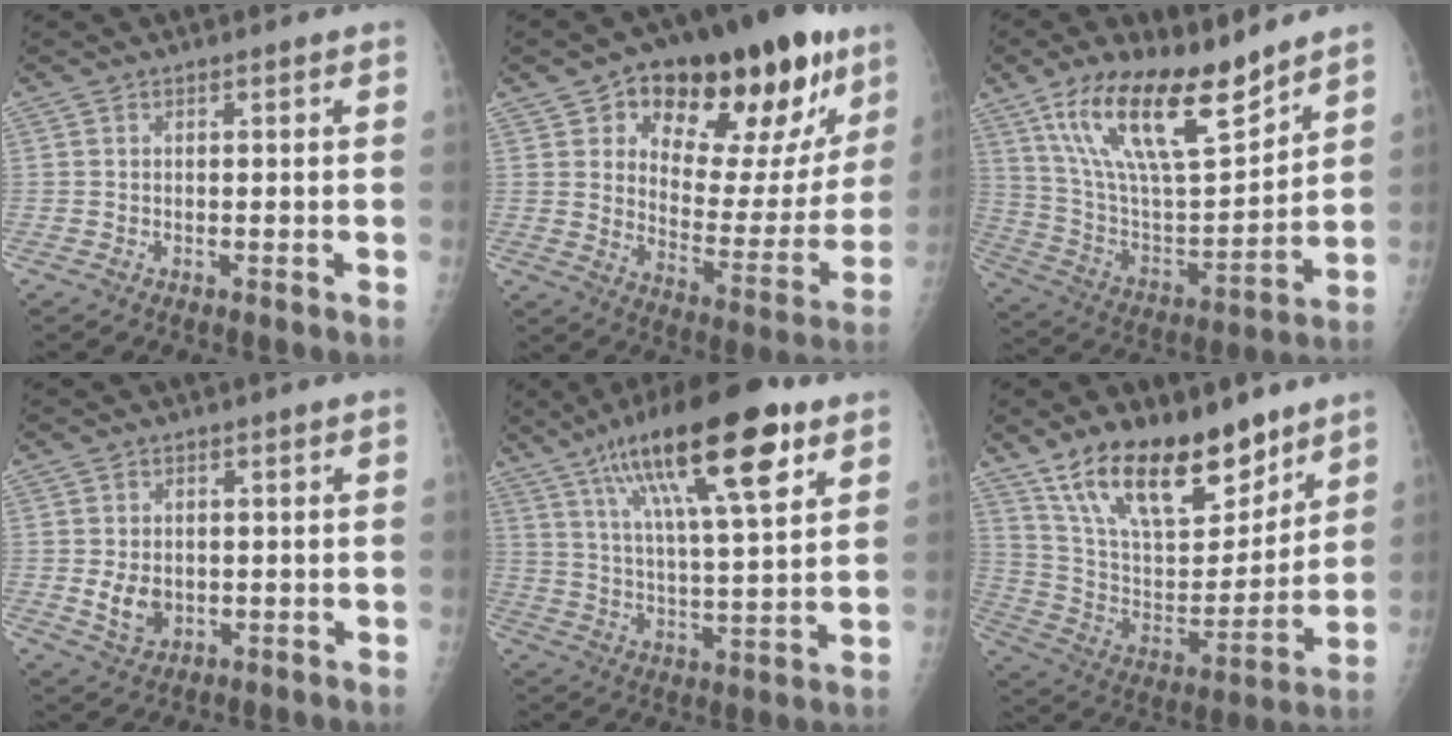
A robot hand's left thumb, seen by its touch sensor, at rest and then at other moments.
{"total": 29.4, "force": [15.4, 14.0, 20.7], "torque": [-0.246, -0.022, 0.231]}
{"total": 21.1, "force": [14.0, 6.6, 14.3], "torque": [-0.231, -0.063, 0.263]}
{"total": 4.9, "force": [-0.2, 3.7, 3.2], "torque": [-0.041, -0.006, 0.007]}
{"total": 22.2, "force": [12.0, 5.6, 17.9], "torque": [-0.289, -0.021, 0.203]}
{"total": 22.9, "force": [15.5, 9.9, 13.6], "torque": [-0.192, -0.065, 0.280]}